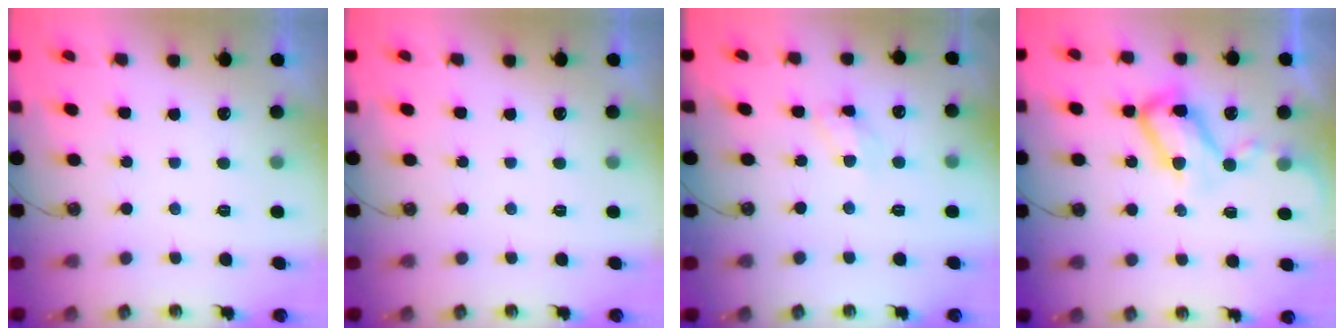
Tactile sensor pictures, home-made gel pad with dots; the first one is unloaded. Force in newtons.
{"total": 0.0}
{"total": 8.6, "press": 8.6, "slide": 0.6}
{"total": 10.7, "press": 10.6, "slide": 1.5}